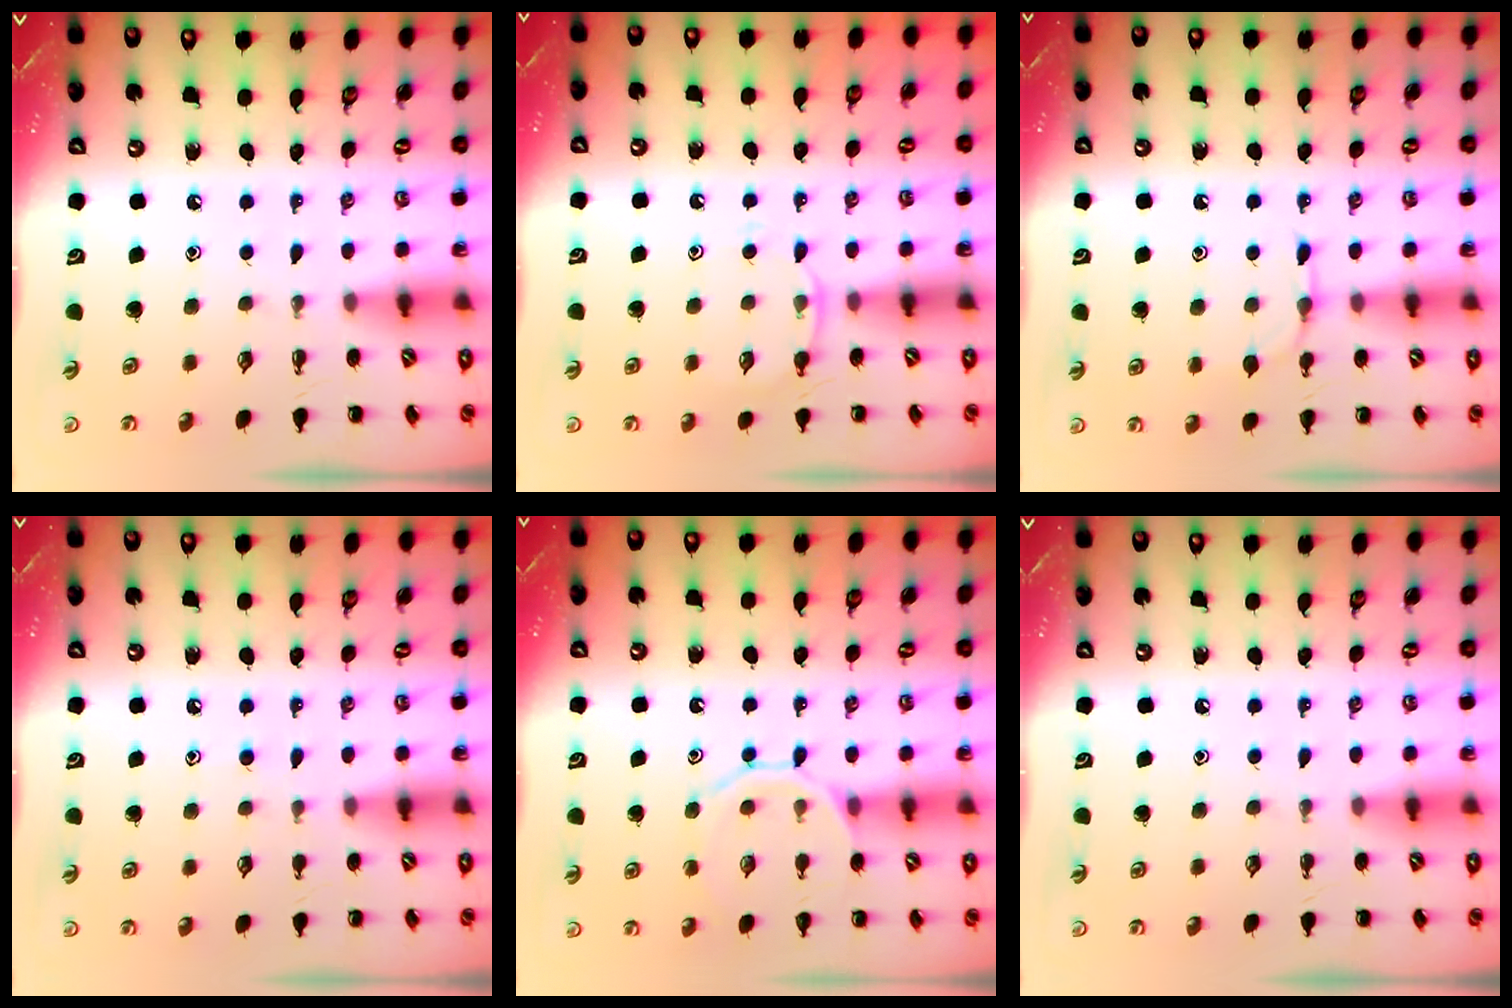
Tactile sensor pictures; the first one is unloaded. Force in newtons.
{"total": 7.0, "press": 6.7, "slide": 1.8}
{"total": 5.2, "press": 5.0, "slide": 1.5}
{"total": 5.2, "press": 4.9, "slide": 1.6}
{"total": 11.6, "press": 11.6, "slide": 1.3}
{"total": 0.0}